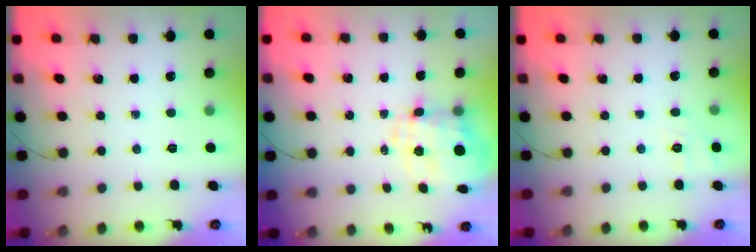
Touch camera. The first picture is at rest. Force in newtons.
{"total": 8.7, "press": 8.5, "slide": 1.7}
{"total": 9.0, "press": 8.8, "slide": 1.8}